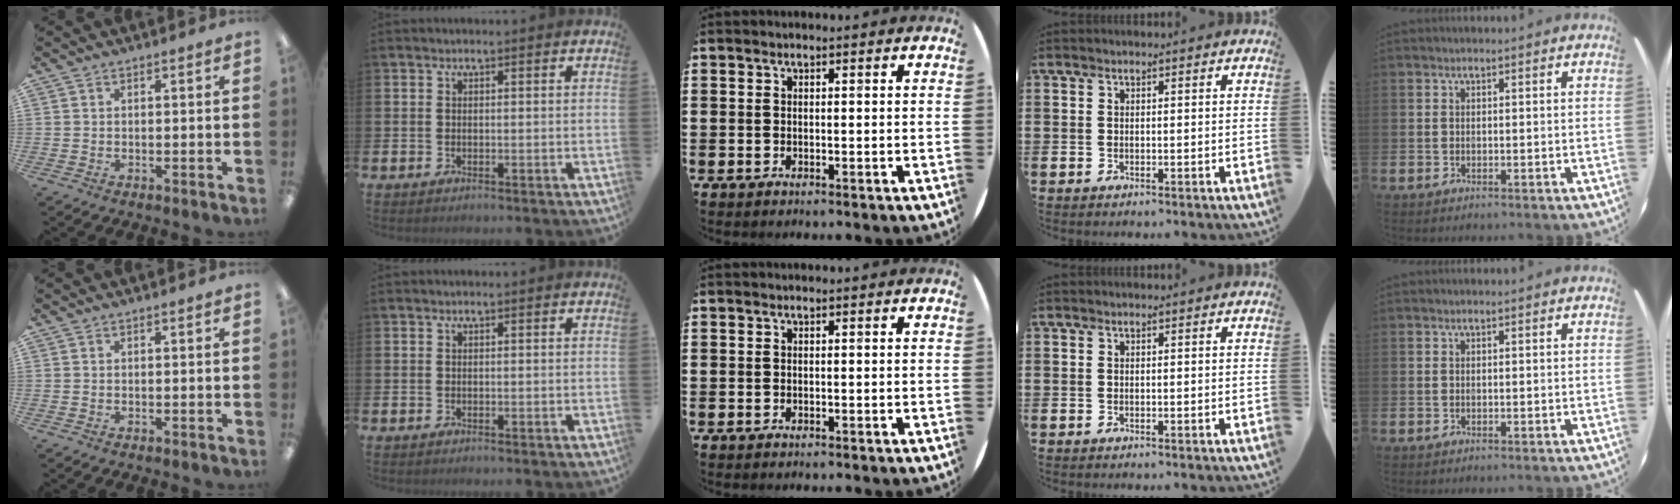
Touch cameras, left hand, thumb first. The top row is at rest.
{}